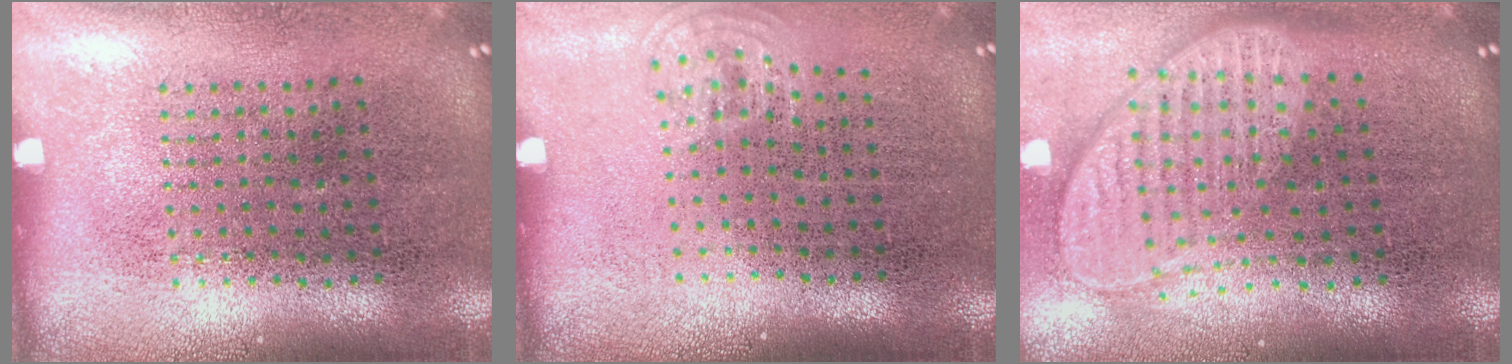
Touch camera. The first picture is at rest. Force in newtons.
{"total": 0.8, "press": 0.5, "slide": 0.6}
{"total": 2.0, "press": 1.6, "slide": 1.2}